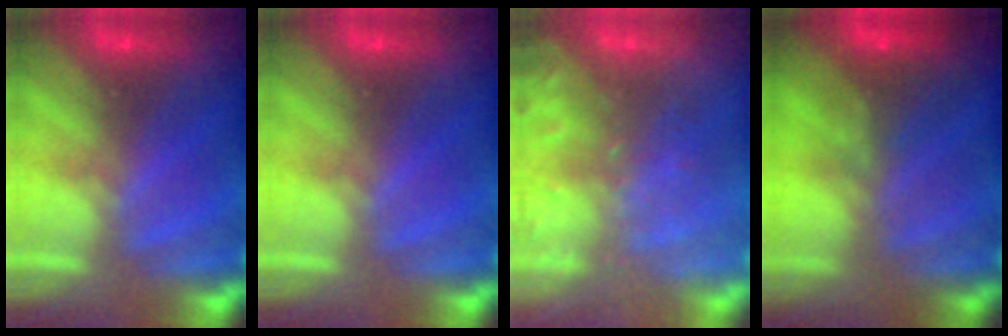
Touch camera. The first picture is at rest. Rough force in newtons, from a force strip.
{"total": 0.0}
{"total": 6.5}
{"total": 7.4}